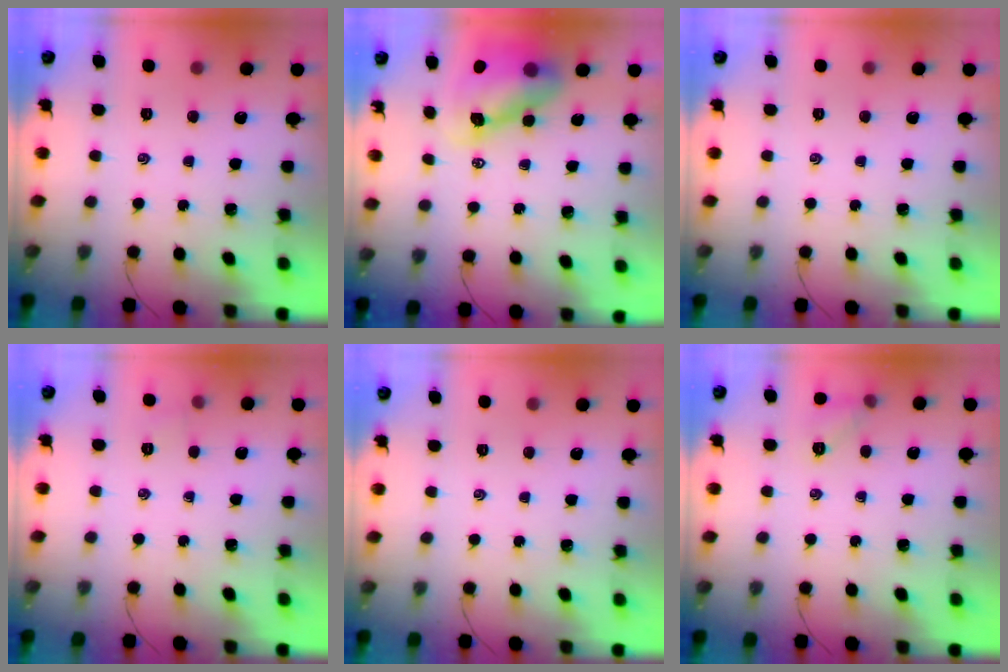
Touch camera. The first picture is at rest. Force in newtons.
{"total": 9.0, "press": 8.6, "slide": 2.4}
{"total": 0.0}
{"total": 3.2, "press": 3.1, "slide": 1.0}
{"total": 0.0}
{"total": 6.6, "press": 6.5, "slide": 1.3}